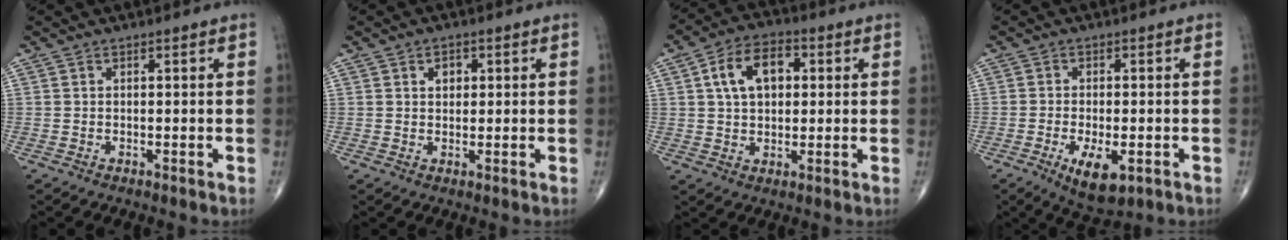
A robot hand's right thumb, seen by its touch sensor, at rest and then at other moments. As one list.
[{"total": 2.7, "force": [0.9, 2.0, 1.6], "torque": [-0.012, -0.002, 0.013]}, {"total": 10.4, "force": [2.5, 6.5, 7.7], "torque": [-0.116, 0.013, 0.038]}, {"total": 7.5, "force": [-2.9, 3.2, 6.2], "torque": [-0.101, -0.008, -0.039]}]